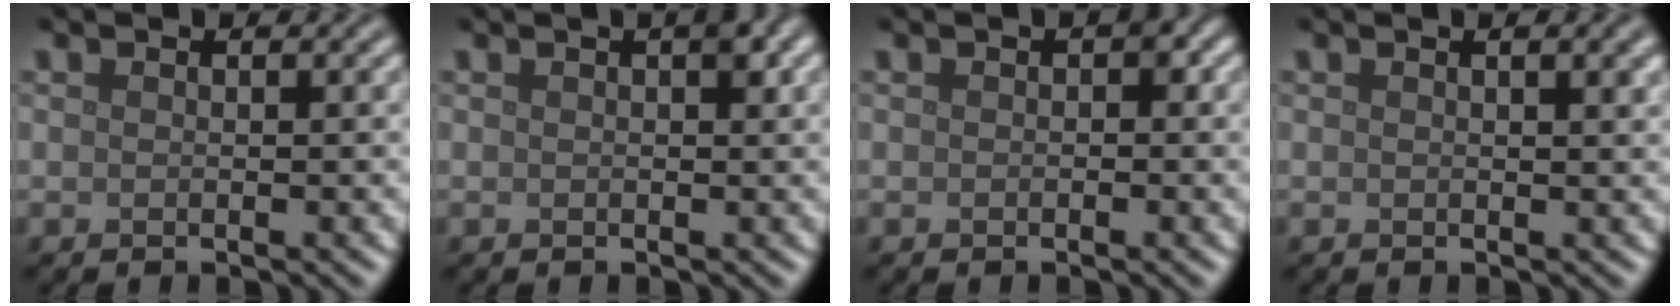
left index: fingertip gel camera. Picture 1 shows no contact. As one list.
[{"total": 1.3, "force": [0.5, 0.4, 1.2], "torque": [-0.014, 0.003, 0.009]}, {"total": 0.9, "force": [0.0, 0.6, 0.7], "torque": [-0.006, -0.001, -0.001]}, {"total": 1.9, "force": [0.9, 0.6, 1.6], "torque": [-0.013, 0.005, 0.012]}]